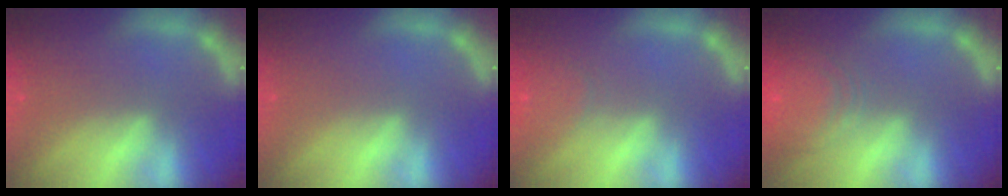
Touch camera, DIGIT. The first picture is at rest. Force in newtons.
{"total": 0.0}
{"total": 3.0}
{"total": 8.0}